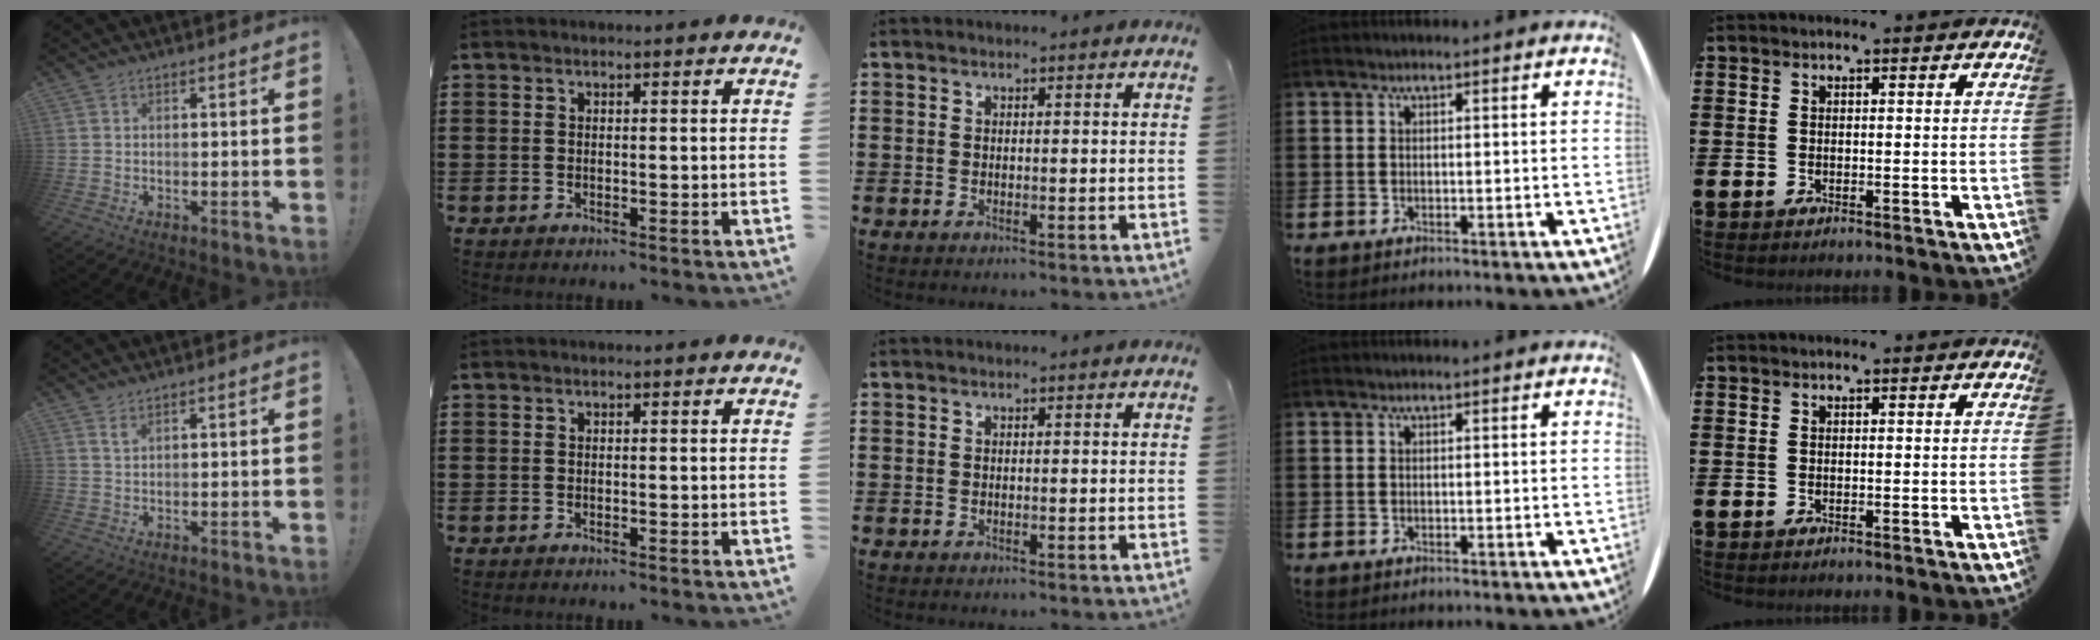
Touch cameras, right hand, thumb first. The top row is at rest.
{"thumb": {"total": 1.8, "force": [1.3, 0.4, 1.2], "torque": [-0.017, -0.004, 0.023]}}